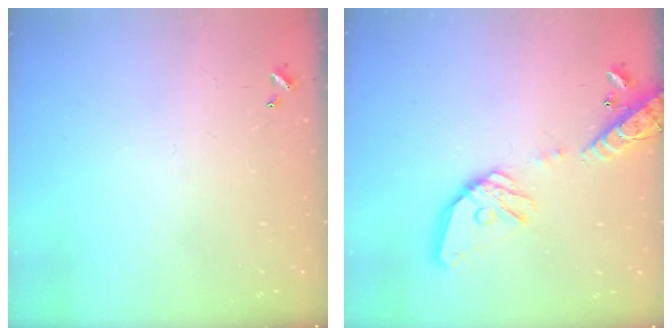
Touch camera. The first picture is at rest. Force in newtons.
{"total": 17.0, "press": 16.8, "slide": 2.6}